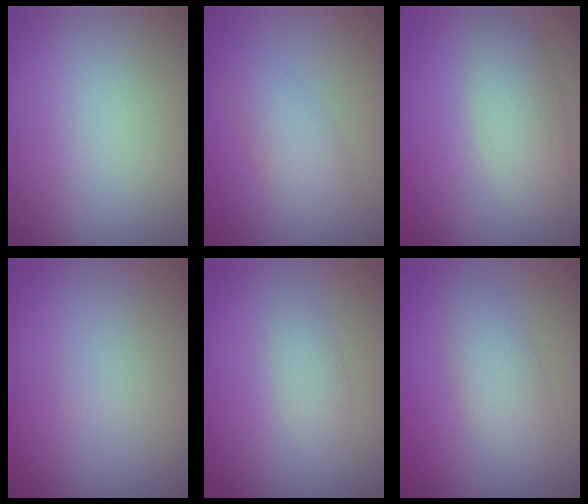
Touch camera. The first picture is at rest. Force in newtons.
{"total": 2.7, "press": 2.7, "slide": 0.0}
{"total": 3.2, "press": 3.2, "slide": 0.2}
{"total": 0.0}
{"total": 1.4, "press": 1.4, "slide": 0.1}
{"total": 2.8, "press": 2.8, "slide": 0.0}